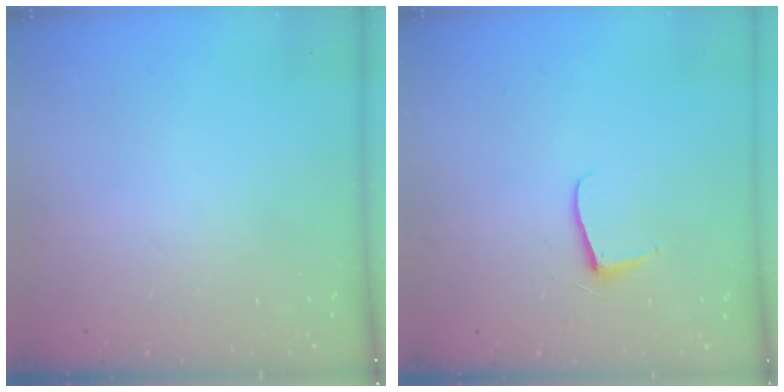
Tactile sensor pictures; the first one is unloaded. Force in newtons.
{"total": 5.5, "press": 5.5, "slide": 0.6}